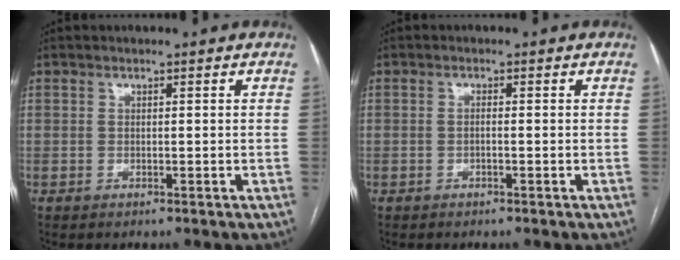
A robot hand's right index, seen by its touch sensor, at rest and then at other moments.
{"total": 0.9, "force": [-0.5, 0.2, 0.7], "torque": [-0.014, 0.002, -0.008]}